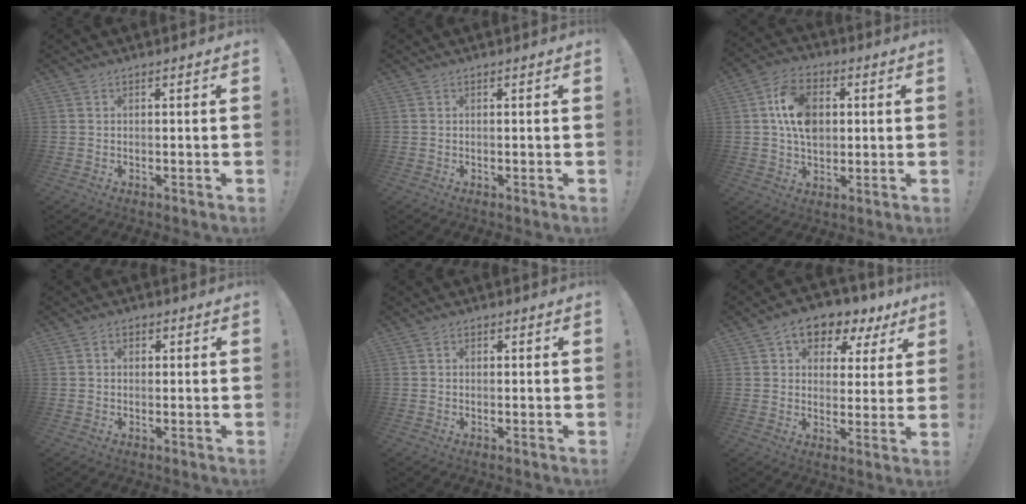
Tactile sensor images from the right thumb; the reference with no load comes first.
{"total": 0.0}
{"total": 13.4, "force": [2.6, 9.7, 8.9], "torque": [-0.143, 0.006, 0.050]}
{"total": 2.0, "force": [0.2, 1.7, 1.1], "torque": [-0.013, 0.004, 0.002]}
{"total": 0.9, "force": [0.0, 0.8, 0.4], "torque": [0.000, 0.000, -0.002]}
{"total": 9.2, "force": [5.2, 6.1, 4.5], "torque": [-0.052, -0.035, 0.097]}